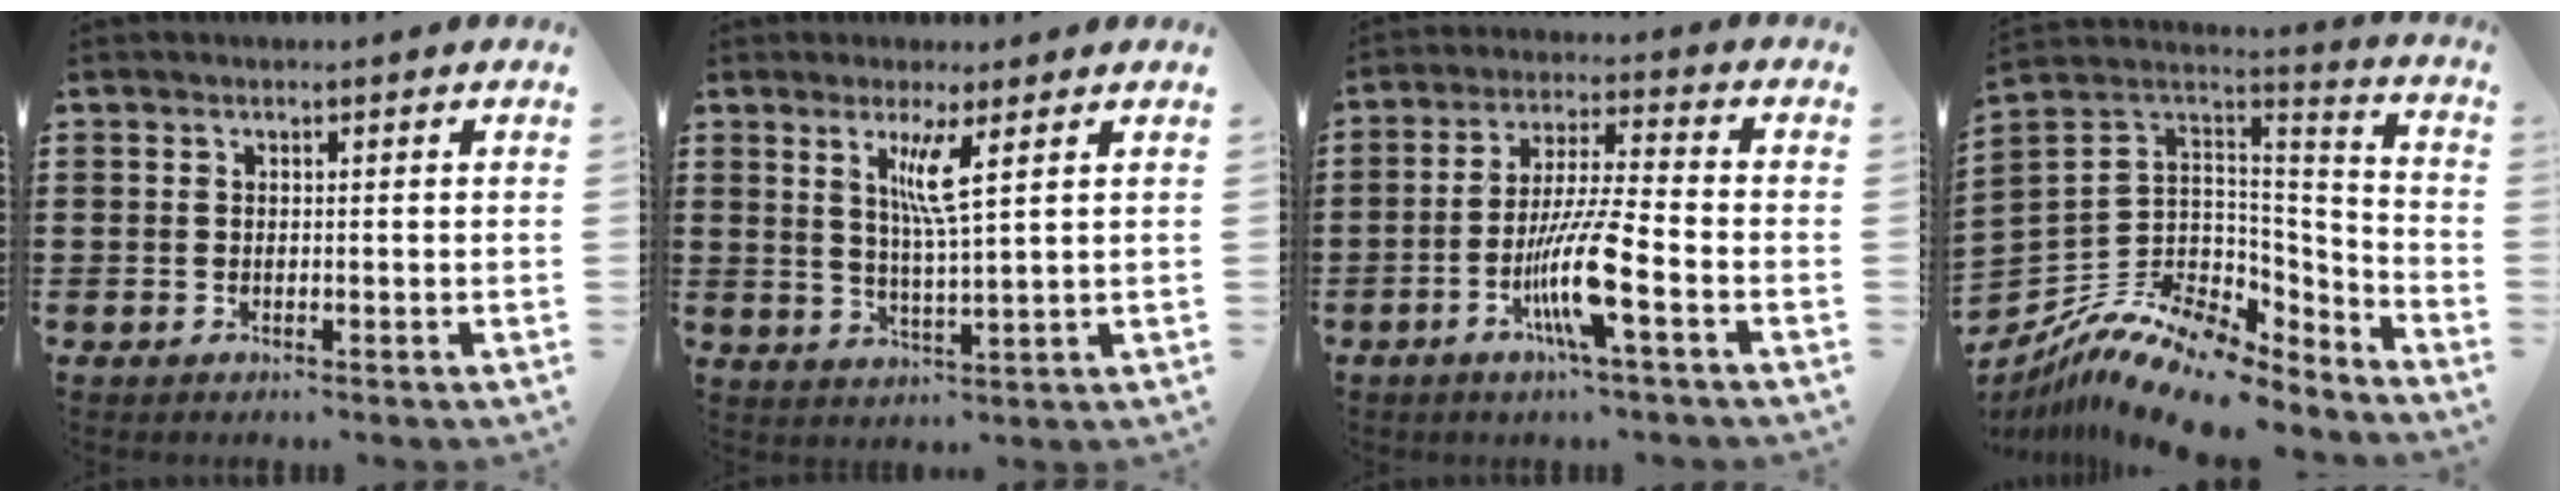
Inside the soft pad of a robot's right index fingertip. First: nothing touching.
{"total": 5.4, "force": [2.4, -0.1, 4.8], "torque": [-0.102, -0.001, 0.037]}
{"total": 10.0, "force": [-4.0, 1.0, 9.1], "torque": [-0.188, -0.015, -0.081]}
{"total": 10.5, "force": [-7.5, 4.9, 5.3], "torque": [-0.126, 0.001, -0.144]}